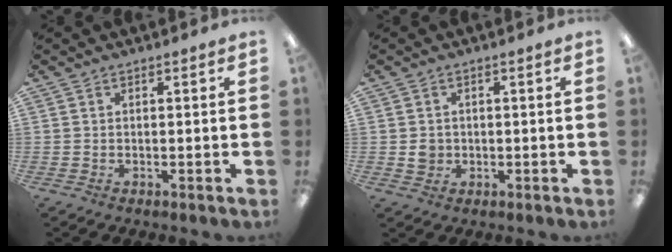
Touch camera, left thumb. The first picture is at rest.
{"total": 2.5, "force": [-0.1, 2.4, 0.9], "torque": [-0.010, 0.001, -0.004]}